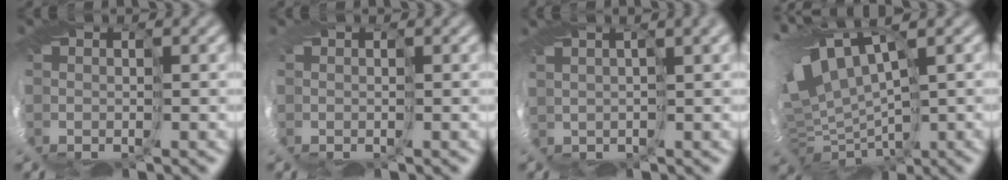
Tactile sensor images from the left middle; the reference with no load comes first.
{"total": 1.2, "force": [-0.3, -0.8, -0.8], "torque": [0.020, -0.001, 0.001]}
{"total": 2.9, "force": [2.4, -0.3, 1.7], "torque": [-0.015, 0.021, 0.024]}
{"total": 8.9, "force": [1.8, 3.3, 8.1], "torque": [-0.146, -0.008, 0.076]}